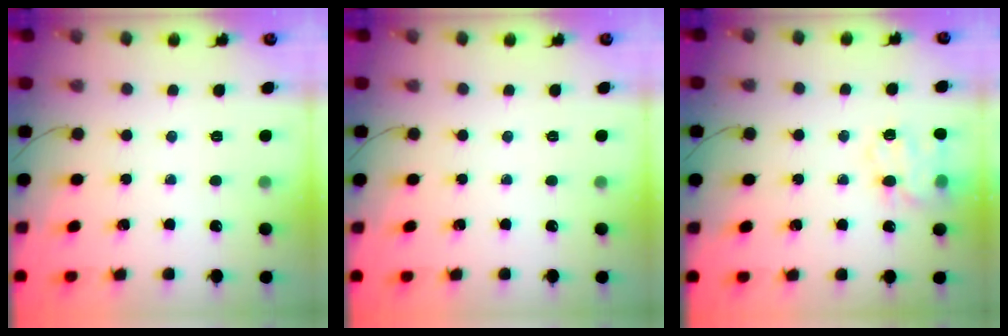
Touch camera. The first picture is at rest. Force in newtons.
{"total": 0.0}
{"total": 13.6, "press": 13.5, "slide": 2.0}